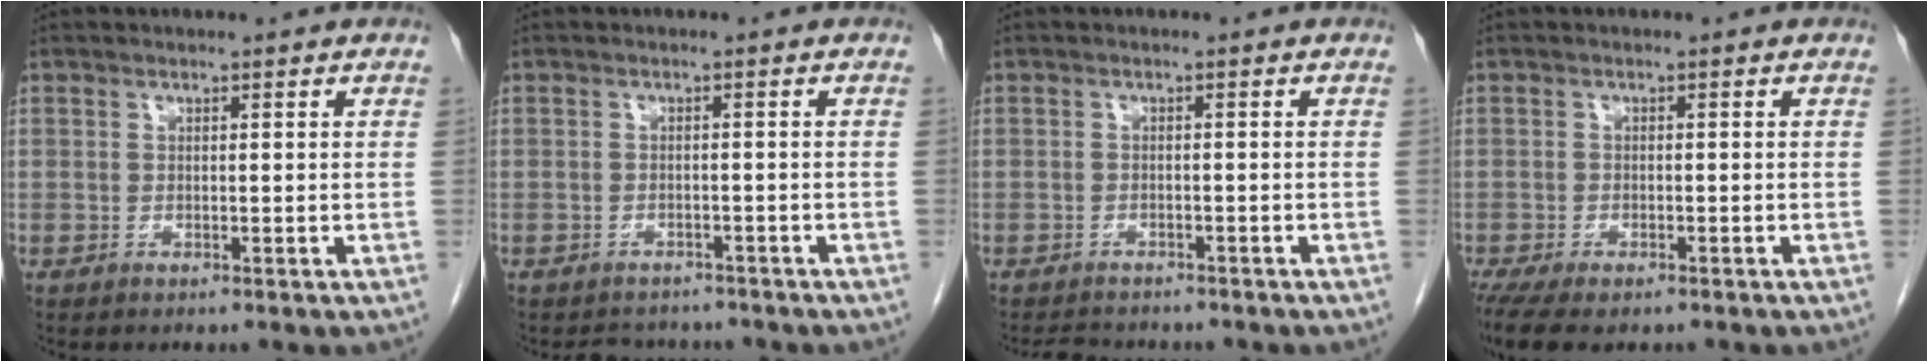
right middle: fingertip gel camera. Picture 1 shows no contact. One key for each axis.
{"total": 4.7, "fx": -4.2, "fy": 1.9, "fz": 0.4, "tx": -0.003, "ty": 0.001, "tz": -0.054}
{"total": 4.8, "fx": -4.4, "fy": 1.5, "fz": 1.3, "tx": -0.022, "ty": -0.006, "tz": -0.061}
{"total": 7.9, "fx": -5.8, "fy": 3.0, "fz": 4.5, "tx": -0.082, "ty": -0.014, "tz": -0.089}